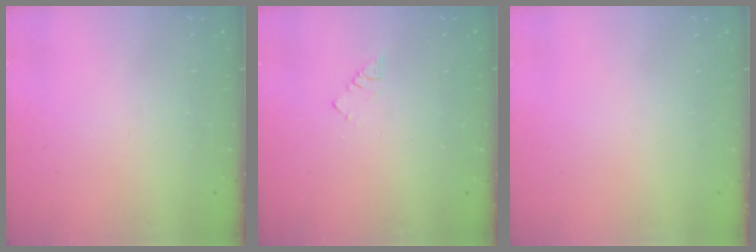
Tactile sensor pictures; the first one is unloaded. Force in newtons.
{"total": 2.3, "press": 2.3, "slide": 0.4}
{"total": 1.5, "press": 1.5, "slide": 0.1}